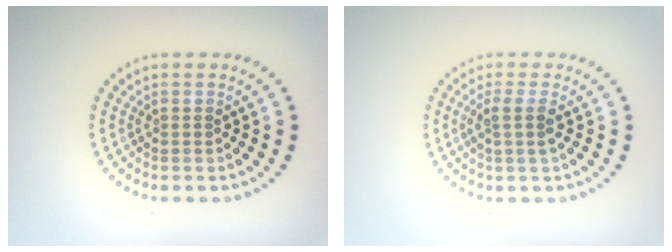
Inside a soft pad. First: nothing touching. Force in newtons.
{"total": 1.9, "press": 1.5, "slide": 1.1}